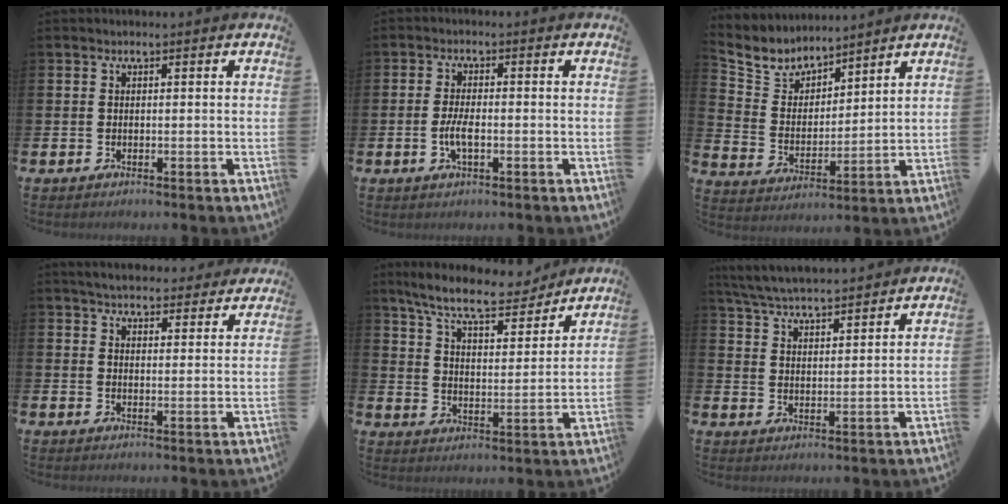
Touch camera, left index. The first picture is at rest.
{"total": 3.2, "force": [-0.8, 1.0, 2.9], "torque": [-0.055, -0.003, -0.017]}
{"total": 5.9, "force": [5.5, 2.3, -0.1], "torque": [-0.040, -0.045, 0.097]}
{"total": 4.7, "force": [4.6, 1.0, 0.6], "torque": [-0.025, -0.024, 0.082]}
{"total": 9.6, "force": [8.8, 1.6, 3.6], "torque": [-0.089, -0.052, 0.151]}
{"total": 6.0, "force": [5.9, 0.3, 0.9], "torque": [-0.044, -0.035, 0.106]}